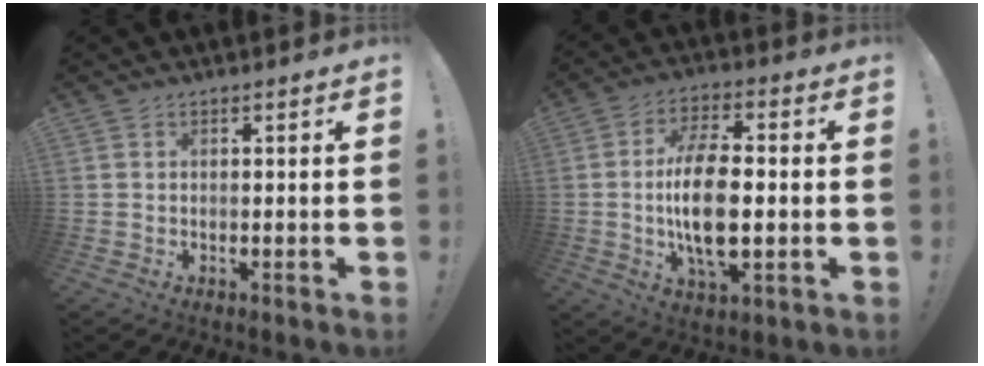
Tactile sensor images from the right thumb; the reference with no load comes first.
{"total": 15.2, "force": [-1.2, 7.1, 13.4], "torque": [-0.261, -0.004, -0.029]}